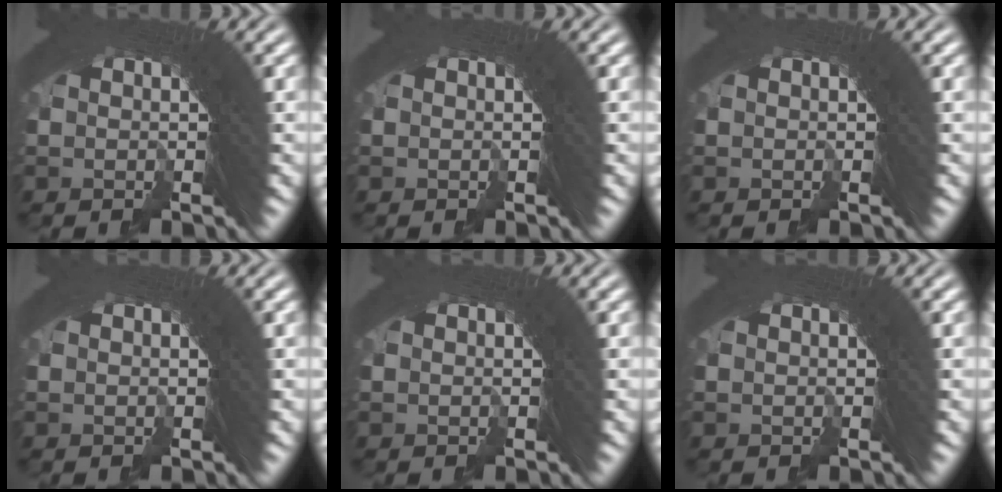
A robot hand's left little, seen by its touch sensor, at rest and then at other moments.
{"total": 0.0}
{"total": 0.0}
{"total": 0.0}
{"total": 0.0}
{"total": 0.0}